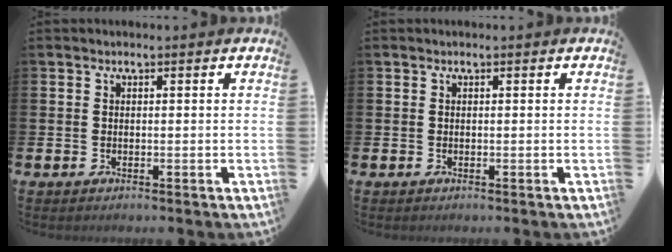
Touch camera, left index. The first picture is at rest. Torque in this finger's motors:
{"motor_torque": [0.00, 0.00, 0.00, 0.01]}